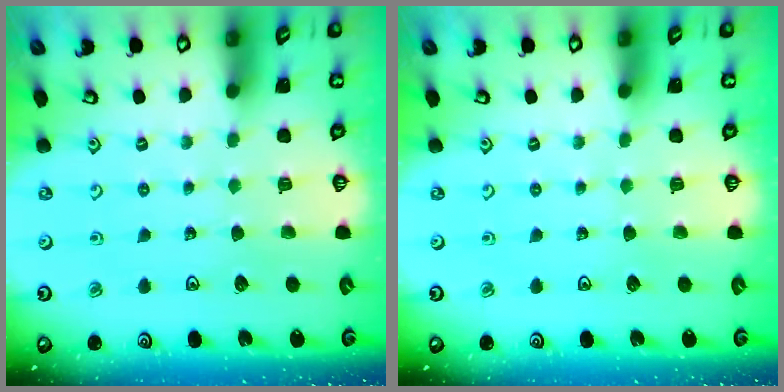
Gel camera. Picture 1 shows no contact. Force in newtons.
{"total": 0.0}